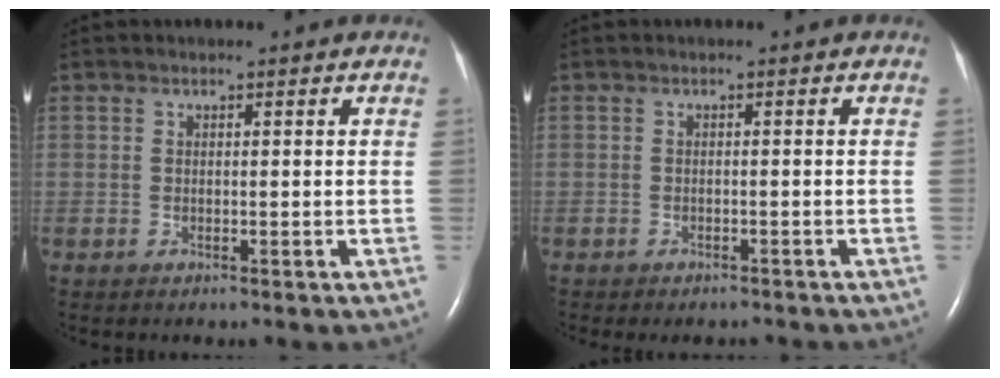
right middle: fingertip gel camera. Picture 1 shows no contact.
{"total": 3.2, "force": [-2.9, 1.1, 1.0], "torque": [-0.011, -0.003, -0.033]}